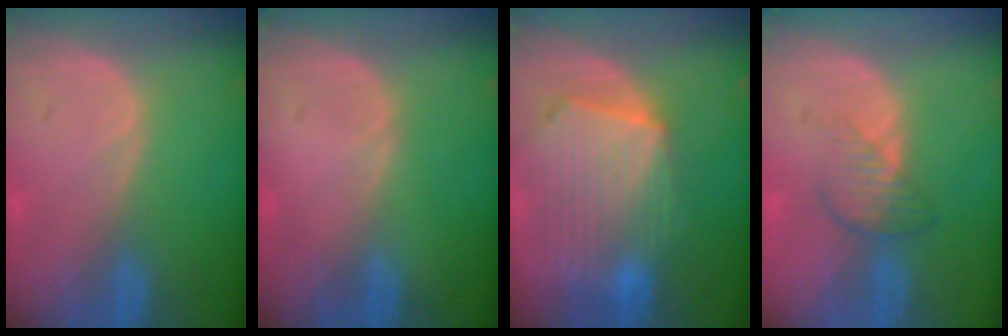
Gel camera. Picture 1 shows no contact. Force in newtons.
{"total": 0.0}
{"total": 10.8, "press": 9.4, "slide": 5.2}
{"total": 3.8, "press": 3.4, "slide": 1.6}